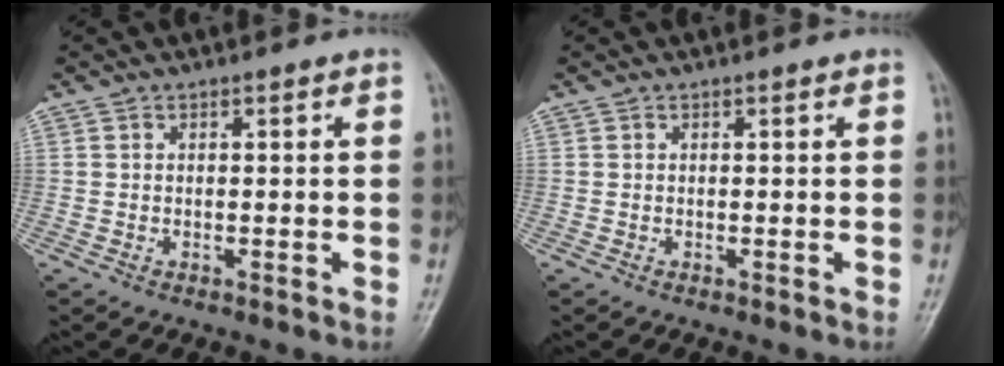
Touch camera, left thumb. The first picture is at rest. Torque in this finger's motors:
{"motor_torque": [-0.01, 0.02, -0.05, -0.08, 0.00]}